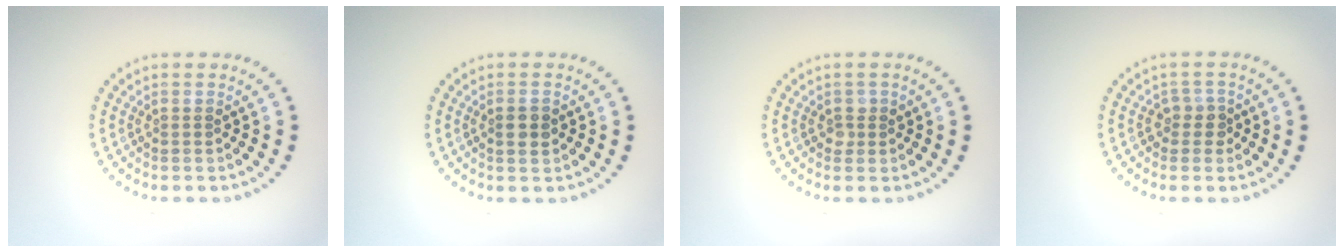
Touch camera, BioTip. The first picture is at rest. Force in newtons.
{"total": 1.5, "press": 1.4, "slide": 0.3}
{"total": 1.0, "press": 1.0, "slide": 0.2}
{"total": 1.9, "press": 1.6, "slide": 1.1}